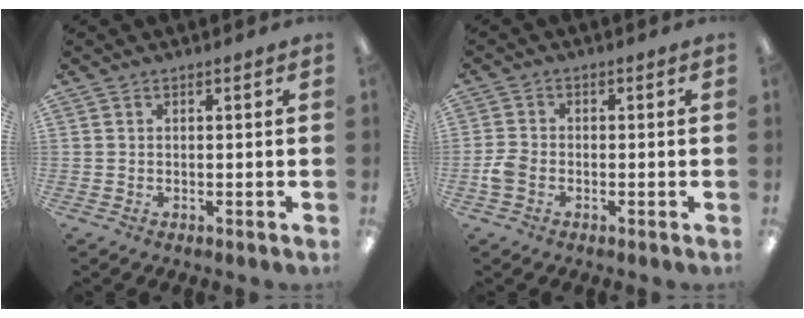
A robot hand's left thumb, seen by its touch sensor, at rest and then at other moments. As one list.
[{"total": 3.5, "force": [-1.3, 2.5, 2.0], "torque": [-0.040, 0.007, -0.025]}]